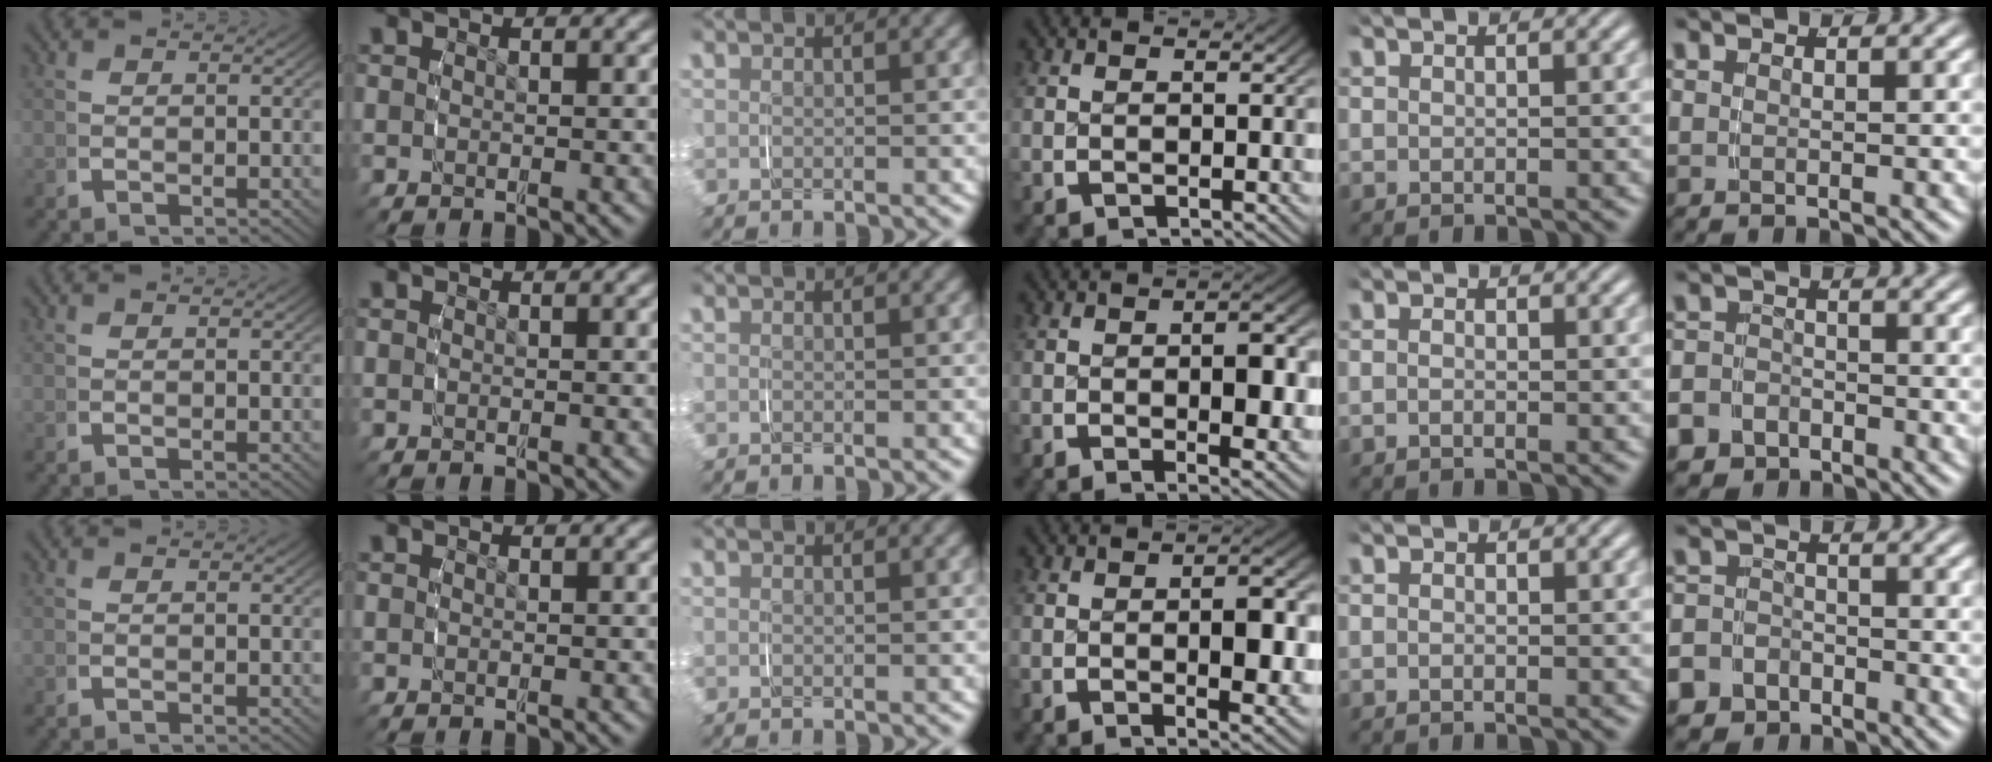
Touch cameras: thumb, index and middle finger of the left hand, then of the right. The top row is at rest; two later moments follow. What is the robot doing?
{"motion": "grasp_and_lifting", "object": "scarf"}